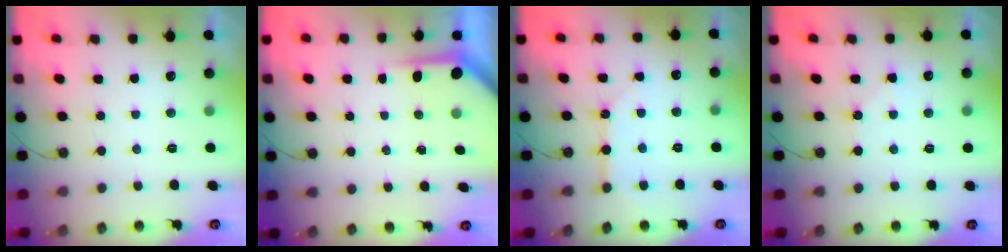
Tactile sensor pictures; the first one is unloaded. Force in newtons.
{"total": 3.8, "press": 3.7, "slide": 0.3}
{"total": 6.6, "press": 6.6, "slide": 0.7}
{"total": 4.6, "press": 4.5, "slide": 0.7}